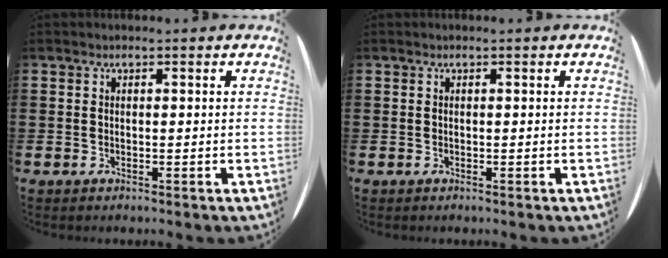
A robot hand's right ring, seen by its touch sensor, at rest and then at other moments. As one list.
[{"total": 0.0}]